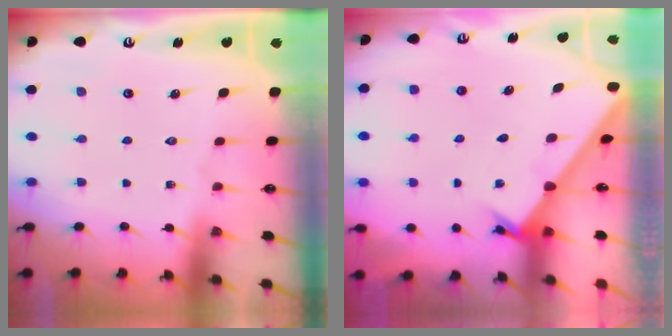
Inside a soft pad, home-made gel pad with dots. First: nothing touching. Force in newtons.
{"total": 2.0, "press": 2.0, "slide": 0.1}